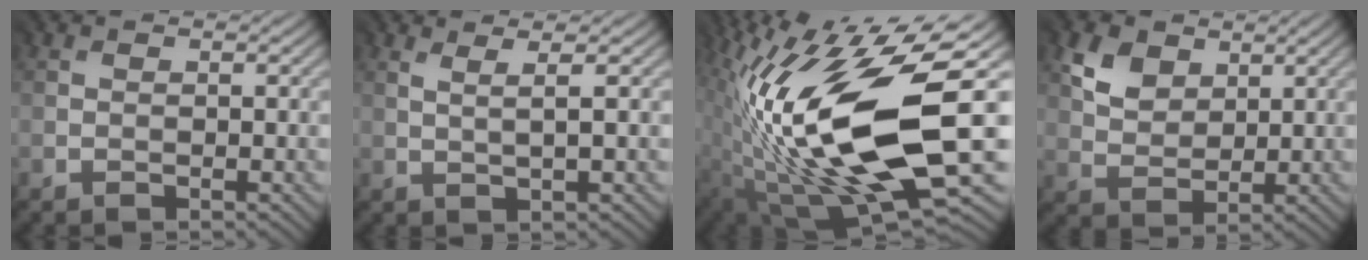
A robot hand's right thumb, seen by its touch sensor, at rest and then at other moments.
{"total": 1.6, "force": [0.9, -0.2, 1.3], "torque": [-0.011, 0.002, 0.011]}
{"total": 18.8, "force": [-0.6, 6.7, 17.5], "torque": [-0.343, -0.011, -0.008]}
{"total": 4.9, "force": [2.9, 3.4, 2.1], "torque": [-0.047, -0.002, 0.061]}